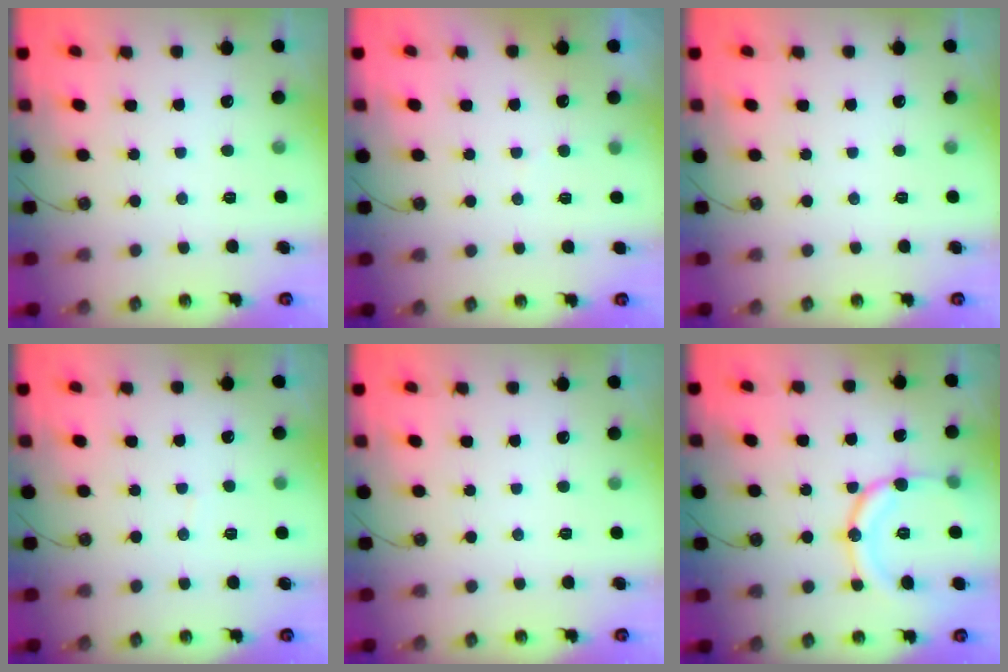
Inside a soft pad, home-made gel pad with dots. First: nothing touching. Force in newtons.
{"total": 2.8, "press": 2.7, "slide": 0.3}
{"total": 0.0}
{"total": 2.6, "press": 2.6, "slide": 0.3}
{"total": 0.0}
{"total": 15.2, "press": 15.2, "slide": 1.3}